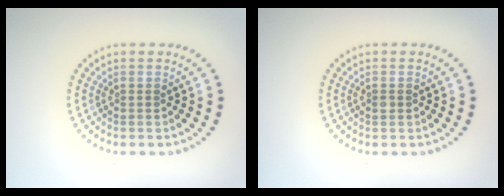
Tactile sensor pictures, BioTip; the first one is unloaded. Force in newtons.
{"total": 0.5, "press": 0.5, "slide": 0.1}